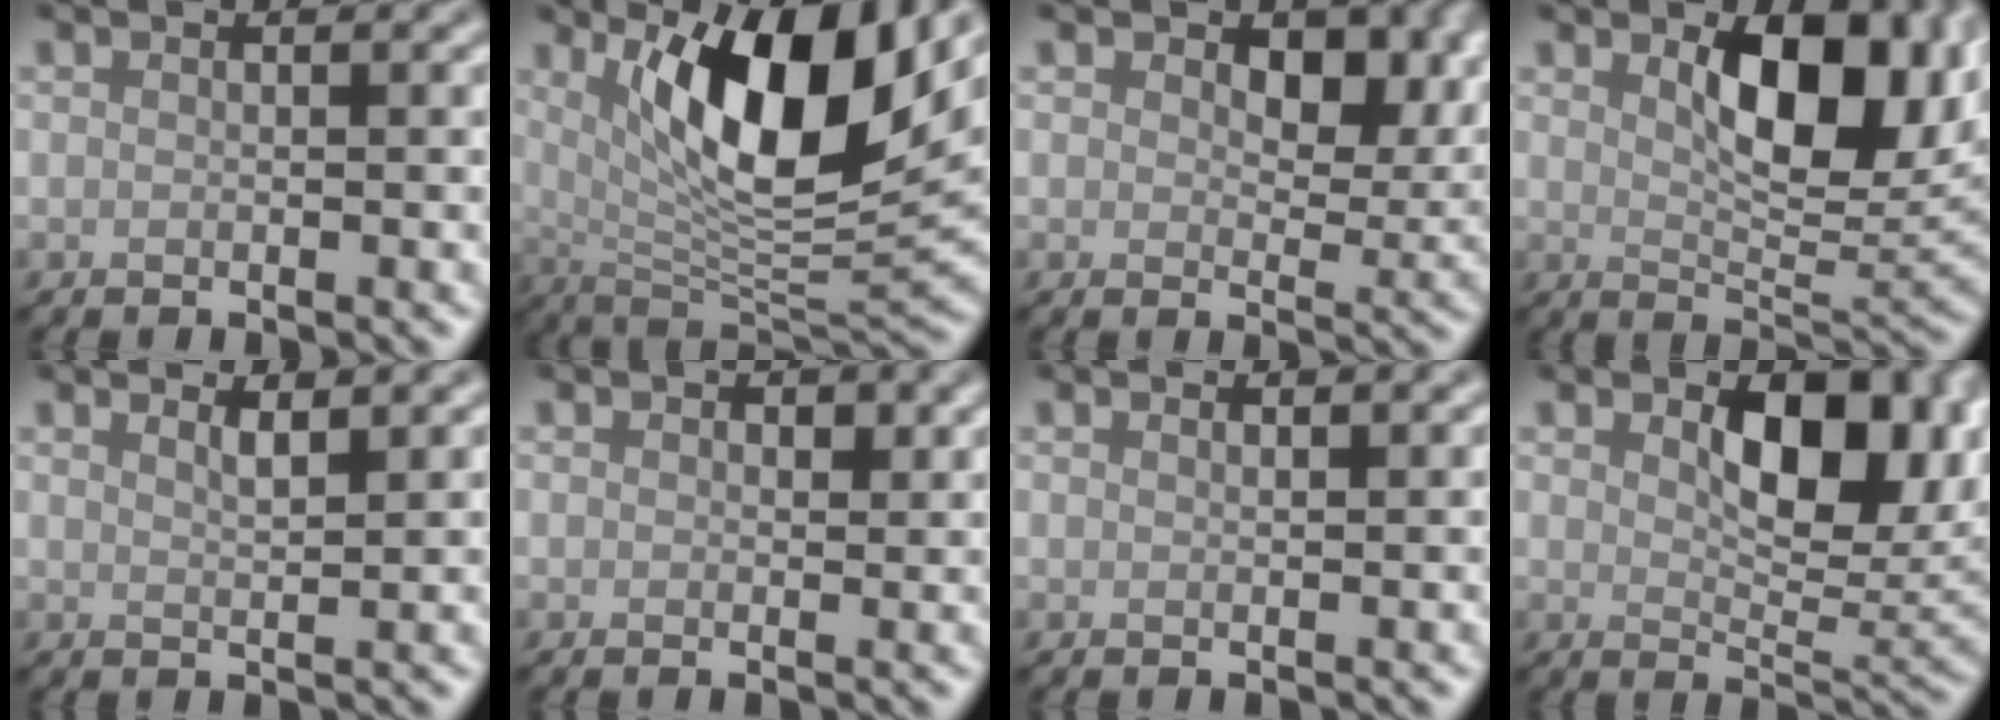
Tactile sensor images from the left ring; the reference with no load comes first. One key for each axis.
{"total": 11.5, "fx": 4.1, "fy": 3.8, "fz": 10.0, "tx": -0.156, "ty": -0.015, "tz": 0.074}
{"total": 7.4, "fx": 2.7, "fy": 4.5, "fz": 5.2, "tx": -0.073, "ty": -0.016, "tz": 0.039}
{"total": 9.5, "fx": 2.6, "fy": 4.5, "fz": 8.0, "tx": -0.119, "ty": -0.005, "tz": 0.045}
{"total": 1.6, "fx": 1.2, "fy": 0.4, "fz": 0.9, "tx": -0.006, "ty": 0.001, "tz": 0.017}
{"total": 0.9, "fx": 0.4, "fy": 0.6, "fz": 0.5, "tx": -0.004, "ty": -0.004, "tz": 0.006}
{"total": 0.6, "fx": 0.5, "fy": 0.1, "fz": 0.2, "tx": 0.001, "ty": 0.000, "tz": 0.008}
{"total": 8.9, "fx": 2.6, "fy": 4.6, "fz": 7.1, "tx": -0.108, "ty": -0.009, "tz": 0.046}